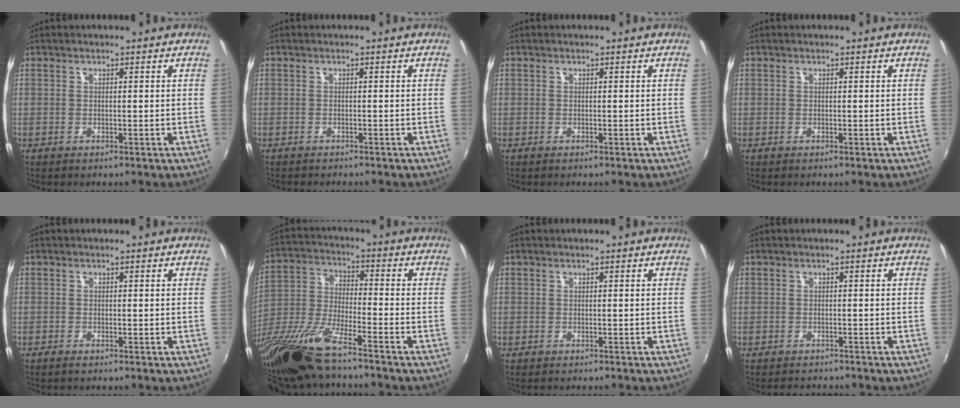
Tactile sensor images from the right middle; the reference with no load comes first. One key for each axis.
{"total": 1.5, "fx": -1.5, "fy": 0.3, "fz": 0.3, "tx": -0.012, "ty": -0.010, "tz": -0.023}
{"total": 0.0}
{"total": 0.0}
{"total": 1.0, "fx": -0.8, "fy": 0.2, "fz": 0.5, "tx": -0.011, "ty": -0.004, "tz": -0.017}
{"total": 16.7, "fx": -12.9, "fy": 2.0, "fz": 10.5, "tx": -0.218, "ty": -0.047, "tz": -0.249}
{"total": 0.7, "fx": -0.6, "fy": 0.2, "fz": 0.2, "tx": -0.005, "ty": -0.003, "tz": -0.010}
{"total": 3.0, "fx": -2.8, "fy": 1.0, "fz": 0.5, "tx": -0.018, "ty": -0.008, "tz": -0.045}